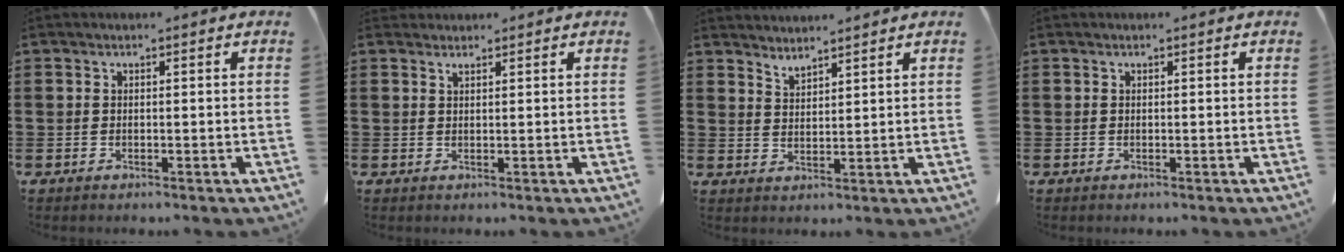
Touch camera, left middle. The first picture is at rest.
{"total": 1.0, "force": [1.0, 0.2, 0.3], "torque": [-0.009, 0.000, 0.019]}
{"total": 2.8, "force": [2.8, 0.0, -0.1], "torque": [-0.006, -0.011, 0.053]}
{"total": 0.0}